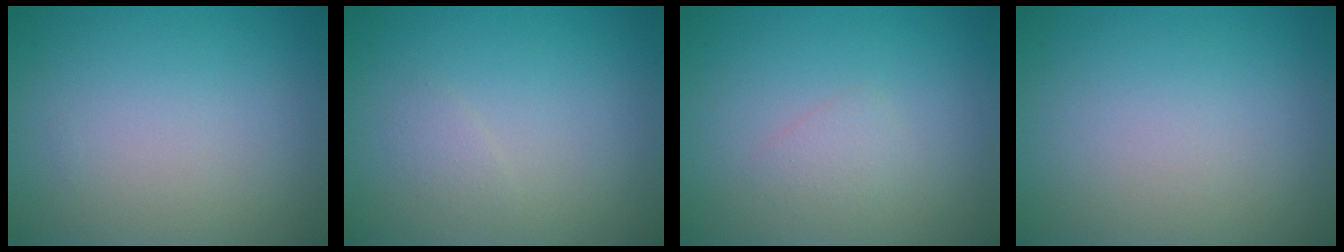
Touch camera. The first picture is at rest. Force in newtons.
{"total": 0.8, "press": 0.8, "slide": 0.1}
{"total": 1.1, "press": 1.1, "slide": 0.0}
{"total": 0.0}